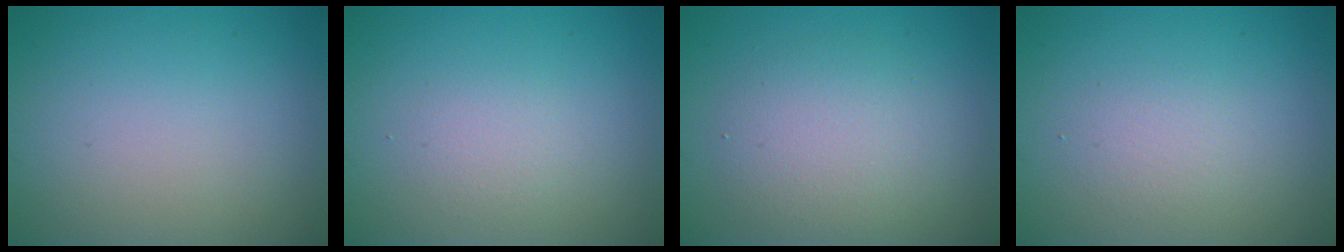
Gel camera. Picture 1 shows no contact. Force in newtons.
{"total": 1.5, "press": 1.5, "slide": 0.1}
{"total": 4.0, "press": 3.9, "slide": 0.2}
{"total": 1.5, "press": 1.5, "slide": 0.1}